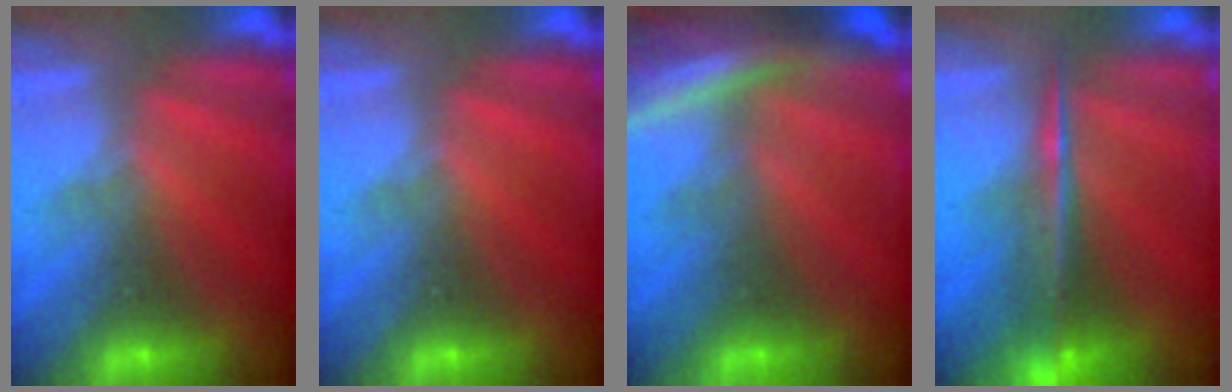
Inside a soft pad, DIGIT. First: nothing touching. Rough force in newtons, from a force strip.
{"total": 0.0}
{"total": 11.3}
{"total": 5.6}